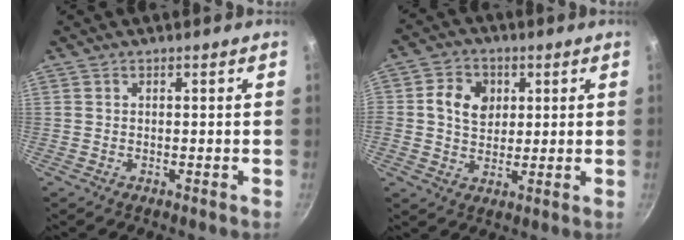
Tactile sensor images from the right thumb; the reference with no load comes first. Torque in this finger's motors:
{"motor_torque": [-0.62, 1.00, 0.22, -0.10, 0.23]}